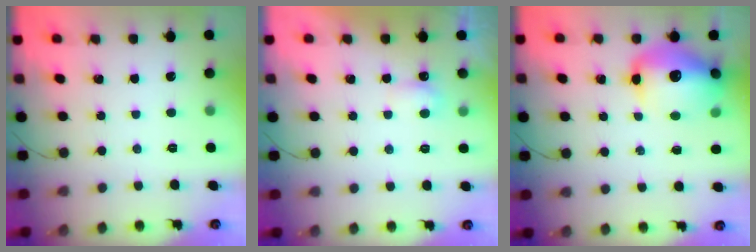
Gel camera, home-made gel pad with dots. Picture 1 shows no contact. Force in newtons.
{"total": 3.3, "press": 3.2, "slide": 0.8}
{"total": 15.6, "press": 15.0, "slide": 4.2}